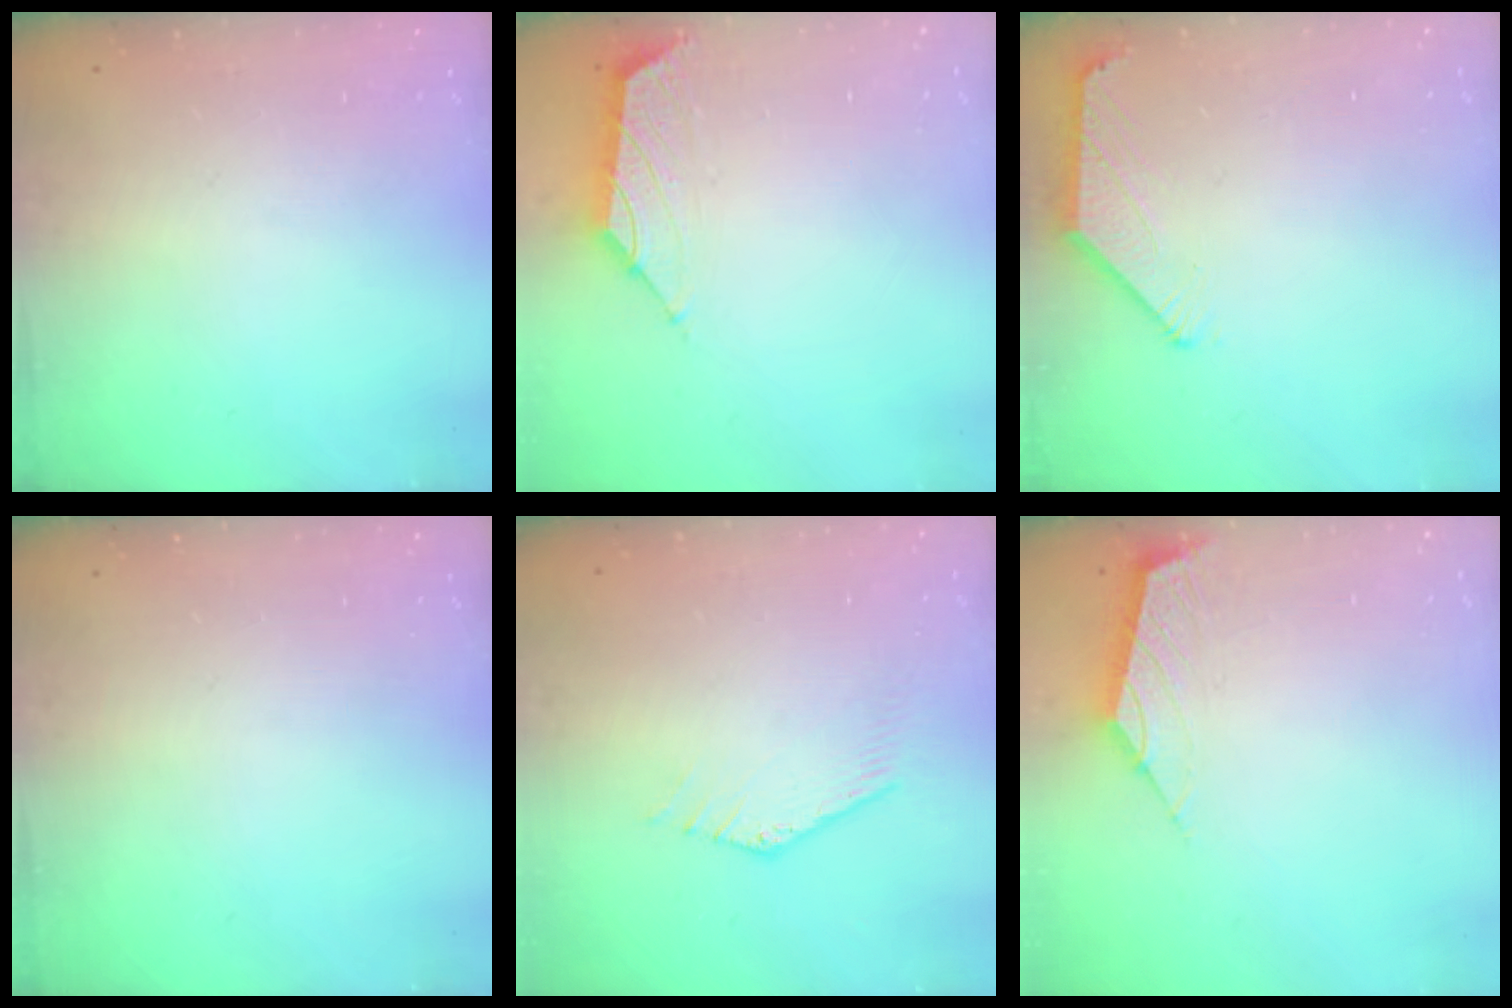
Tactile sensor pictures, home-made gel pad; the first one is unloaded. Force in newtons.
{"total": 1.6, "press": 1.5, "slide": 0.7}
{"total": 0.8, "press": 0.8, "slide": 0.2}
{"total": 0.0}
{"total": 0.0}
{"total": 2.3, "press": 2.2, "slide": 0.4}